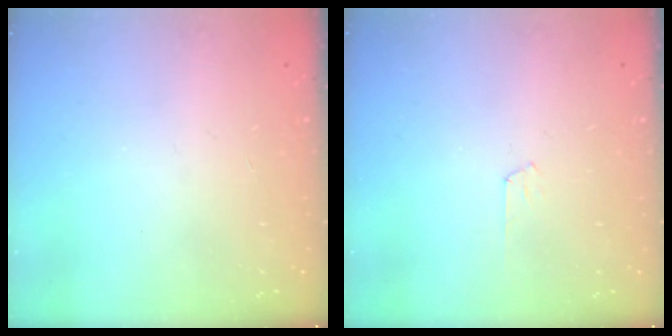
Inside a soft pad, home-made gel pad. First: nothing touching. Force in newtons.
{"total": 3.5, "press": 3.4, "slide": 0.4}